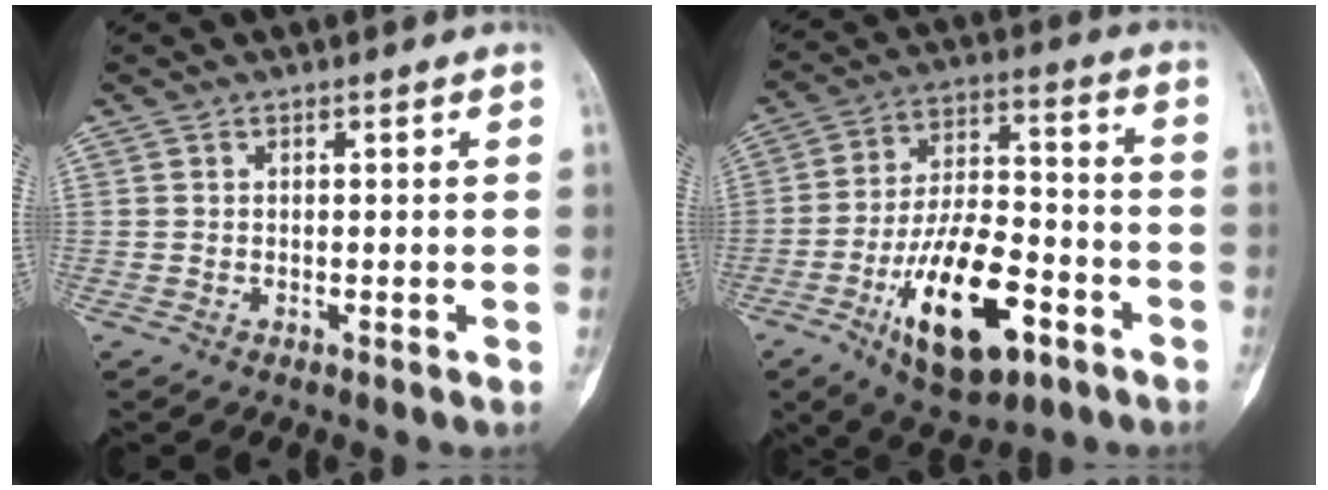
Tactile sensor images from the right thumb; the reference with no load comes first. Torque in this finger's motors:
{"motor_torque": [0.51, 0.78, 1.61, -1.16, 0.46]}